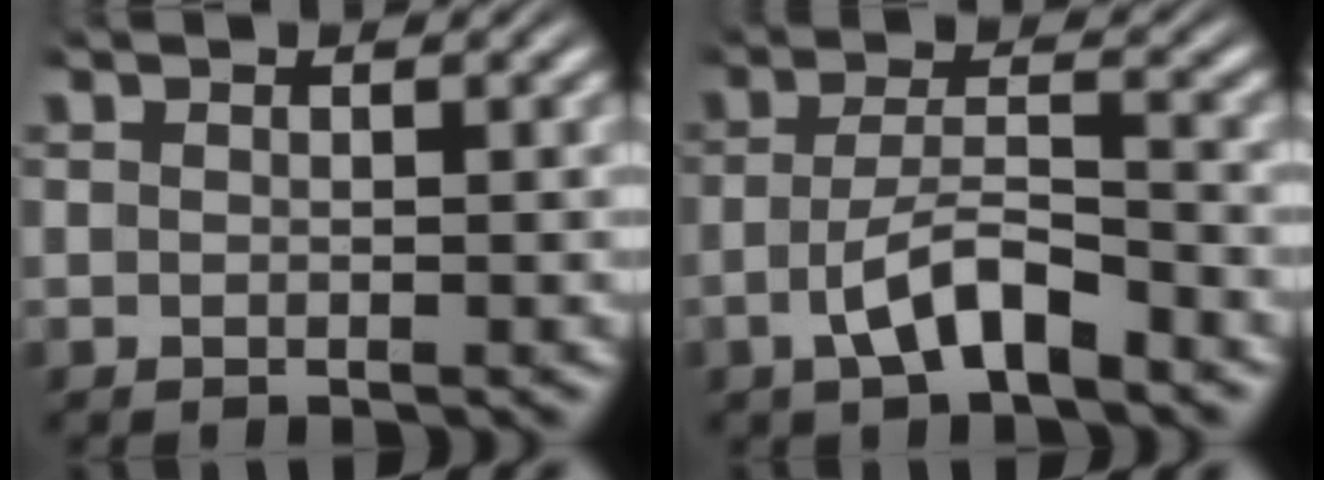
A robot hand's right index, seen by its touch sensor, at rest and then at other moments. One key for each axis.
{"total": 4.3, "fx": -2.7, "fy": 1.3, "fz": 3.2, "tx": -0.050, "ty": -0.005, "tz": -0.040}